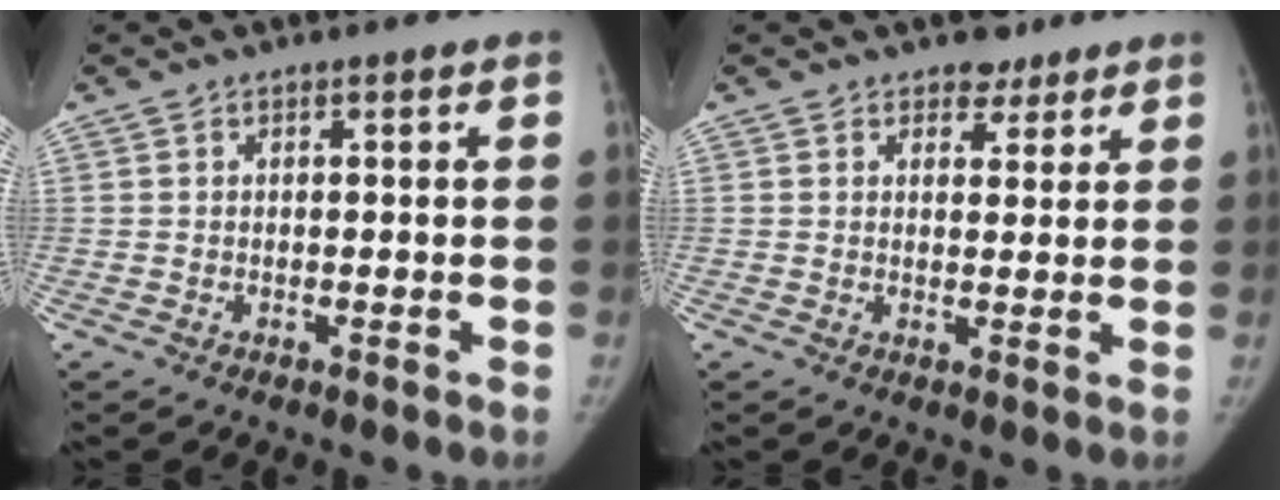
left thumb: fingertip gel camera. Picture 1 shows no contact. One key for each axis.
{"total": 3.7, "fx": 2.7, "fy": 2.4, "fz": 0.8, "tx": 0.012, "ty": -0.016, "tz": 0.037}